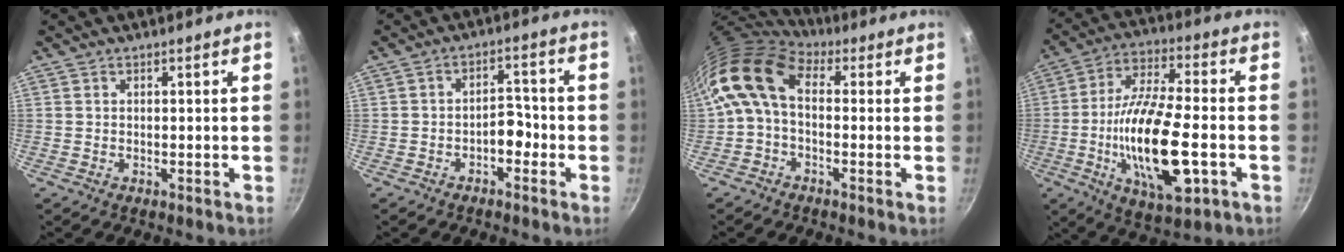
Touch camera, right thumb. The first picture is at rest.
{"total": 4.1, "force": [-2.0, 2.4, 2.7], "torque": [-0.017, 0.029, -0.033]}
{"total": 10.9, "force": [0.8, 6.9, 8.4], "torque": [-0.156, 0.026, -0.004]}
{"total": 20.2, "force": [-4.6, 7.2, 18.3], "torque": [-0.335, 0.015, -0.087]}